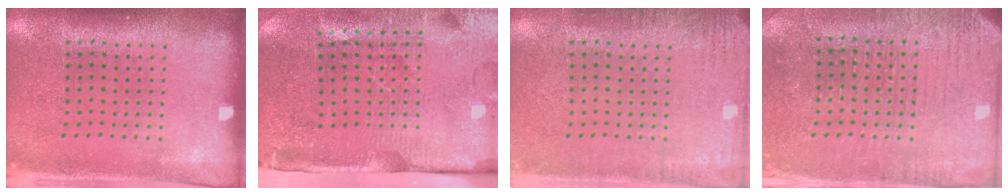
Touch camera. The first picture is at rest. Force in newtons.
{"total": 4.5, "press": 3.7, "slide": 2.7}
{"total": 2.3, "press": 2.2, "slide": 0.4}
{"total": 3.0, "press": 2.9, "slide": 0.6}